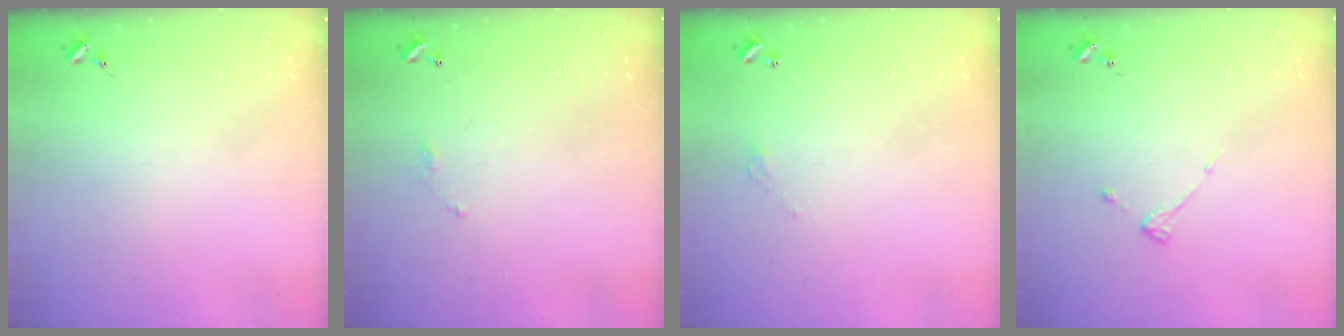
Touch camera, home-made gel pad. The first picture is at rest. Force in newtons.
{"total": 3.9, "press": 3.9, "slide": 0.1}
{"total": 2.7, "press": 2.7, "slide": 0.2}
{"total": 2.9, "press": 2.9, "slide": 0.5}